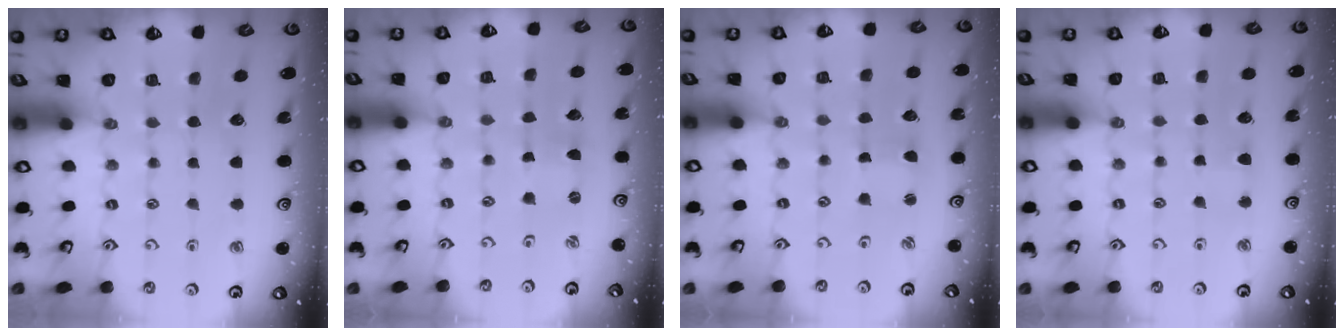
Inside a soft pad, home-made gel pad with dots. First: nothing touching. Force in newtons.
{"total": 0.0}
{"total": 1.0, "press": 1.0, "slide": 0.1}
{"total": 1.9, "press": 1.9, "slide": 0.5}